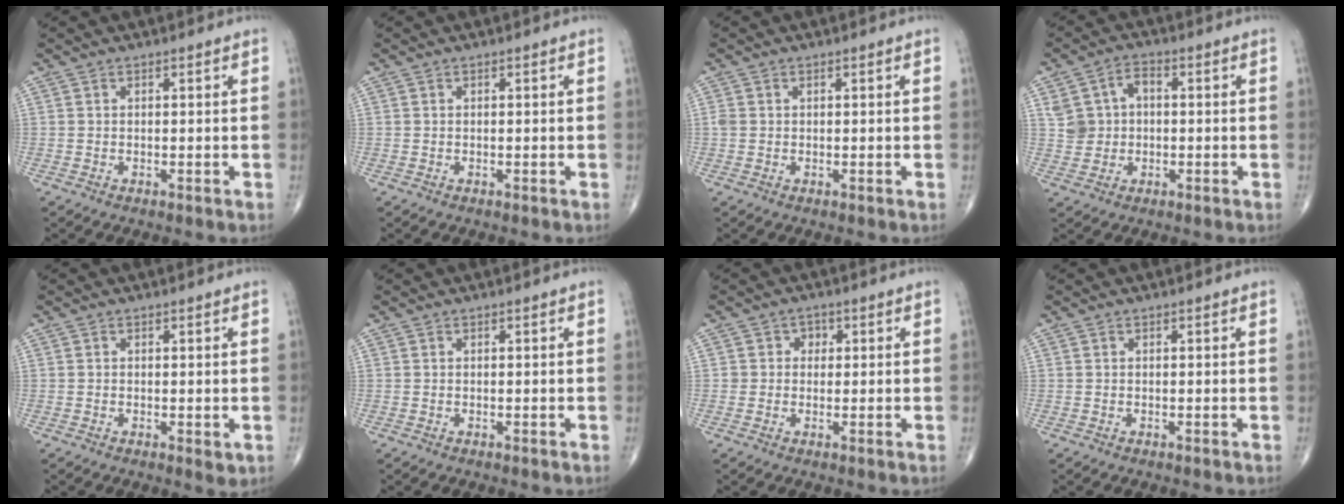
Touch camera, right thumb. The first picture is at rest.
{"total": 0.0}
{"total": 1.0, "force": [0.2, 0.8, 0.5], "torque": [-0.013, 0.002, 0.005]}
{"total": 6.3, "force": [0.6, 5.3, 3.3], "torque": [-0.042, 0.017, 0.008]}
{"total": 1.4, "force": [-0.1, 0.6, 1.3], "torque": [-0.019, -0.006, -0.001]}
{"total": 0.0}
{"total": 2.2, "force": [0.5, 2.1, 0.6], "torque": [0.011, 0.003, 0.000]}
{"total": 0.0}